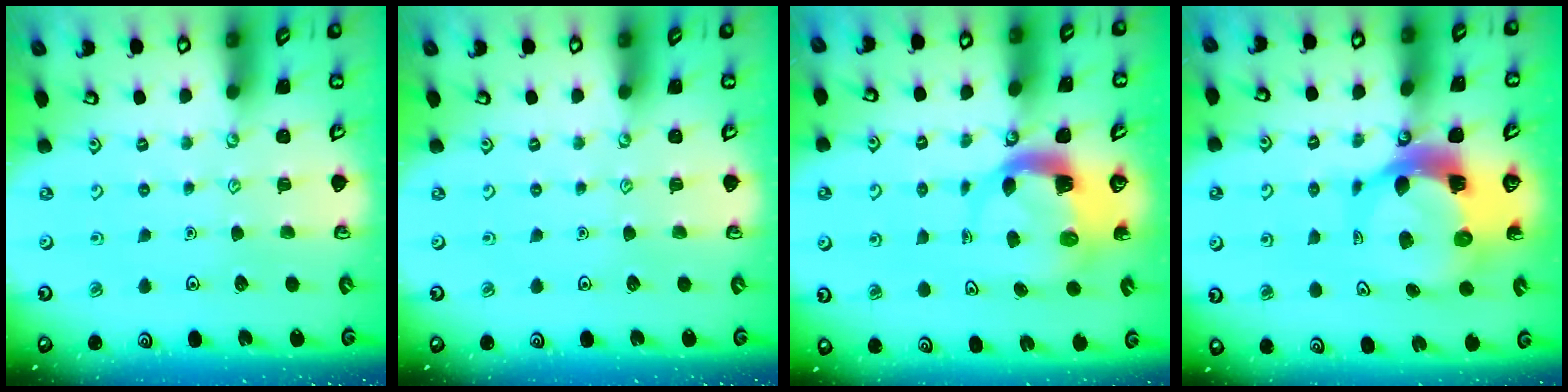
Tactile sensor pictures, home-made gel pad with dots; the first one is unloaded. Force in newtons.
{"total": 0.0}
{"total": 4.5, "press": 4.5, "slide": 0.7}
{"total": 10.5, "press": 10.4, "slide": 1.3}